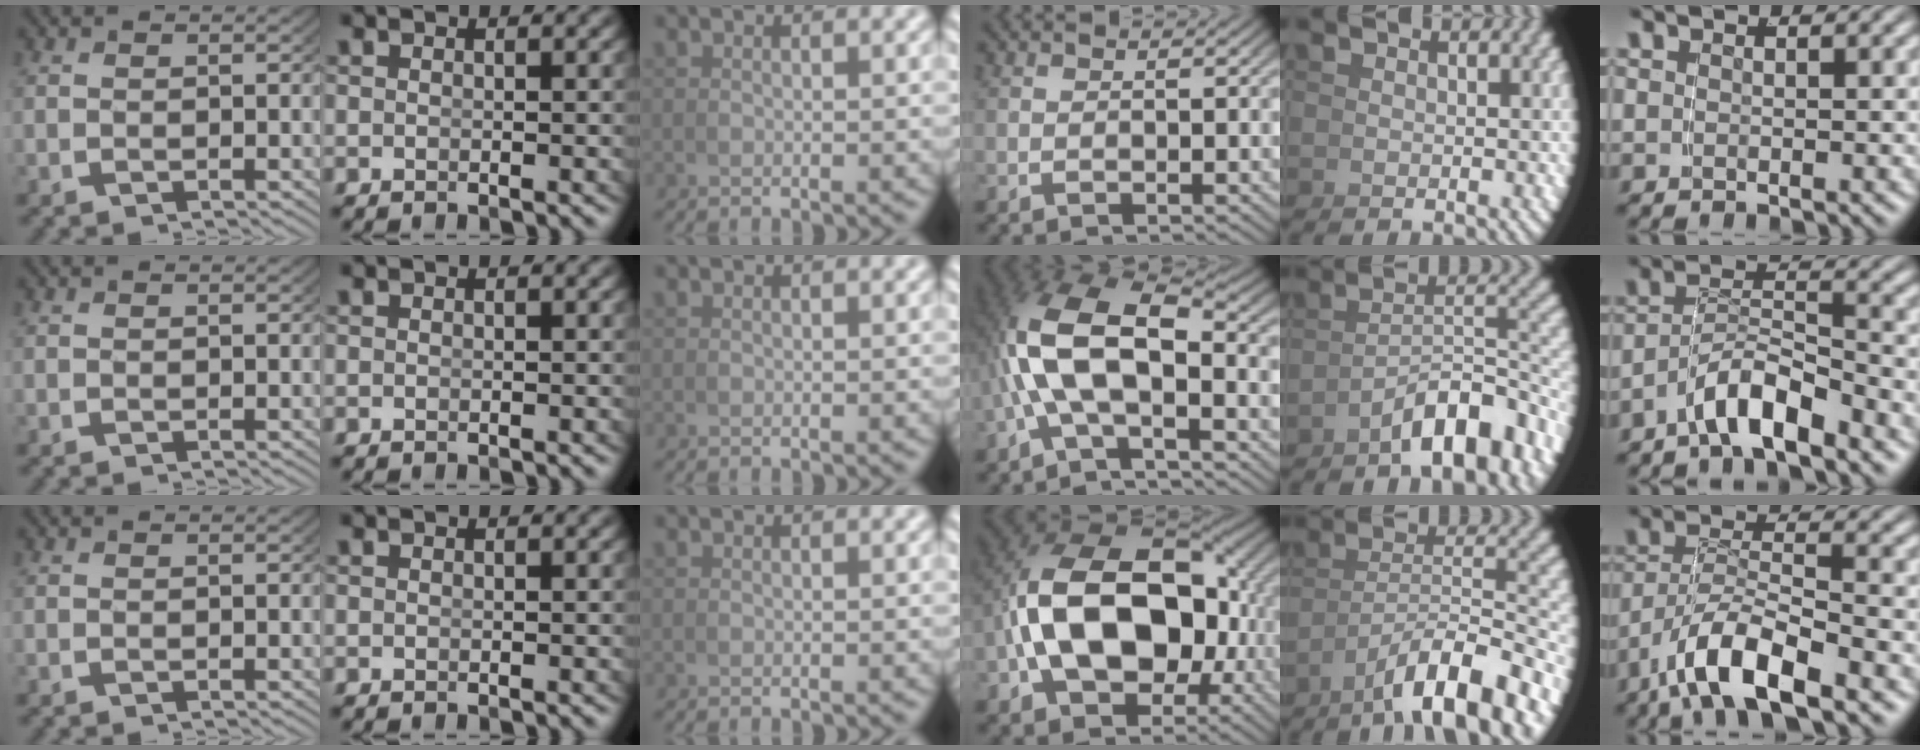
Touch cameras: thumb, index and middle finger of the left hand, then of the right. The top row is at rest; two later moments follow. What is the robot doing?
{"motion": "grasp_and_lifting", "object": "photo album"}